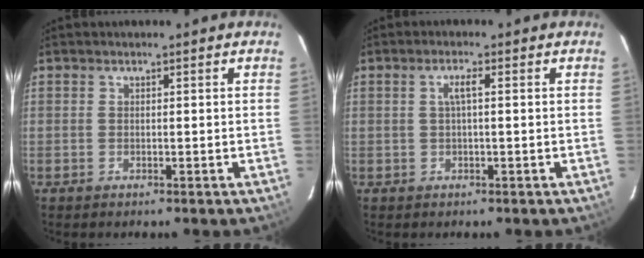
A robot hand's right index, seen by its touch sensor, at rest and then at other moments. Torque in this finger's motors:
{"motor_torque": [0.13, -0.07, 0.18, 0.05]}